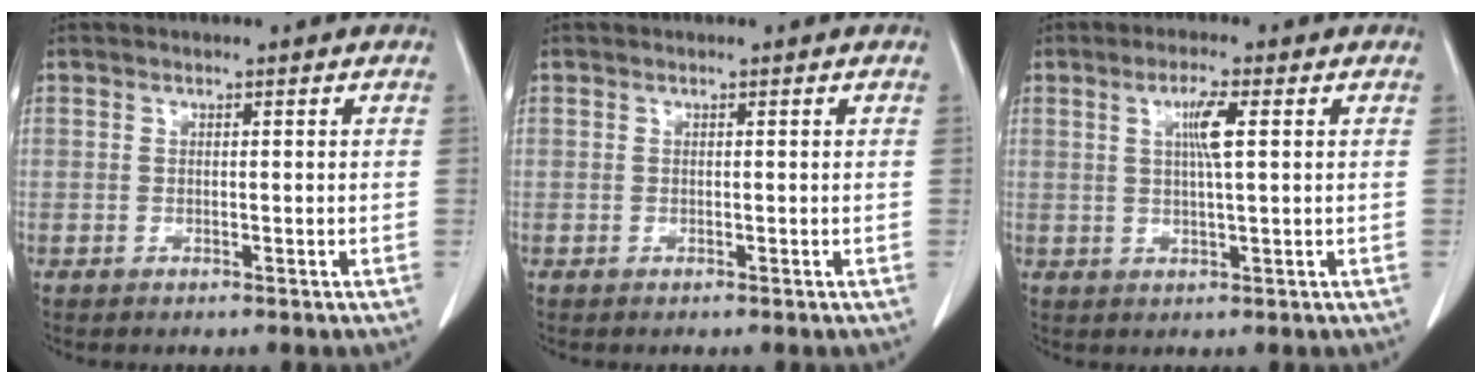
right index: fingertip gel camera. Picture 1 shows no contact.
{"total": 0.0}
{"total": 4.3, "force": [1.2, 0.0, 4.1], "torque": [-0.075, 0.000, 0.021]}